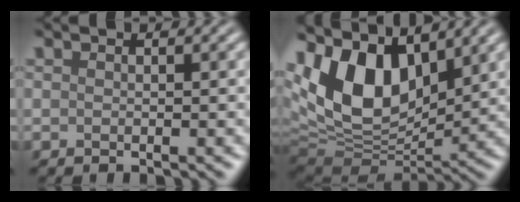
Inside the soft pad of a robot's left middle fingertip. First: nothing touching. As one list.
[{"total": 12.0, "force": [4.7, 7.0, 8.5], "torque": [-0.174, 0.011, 0.085]}]